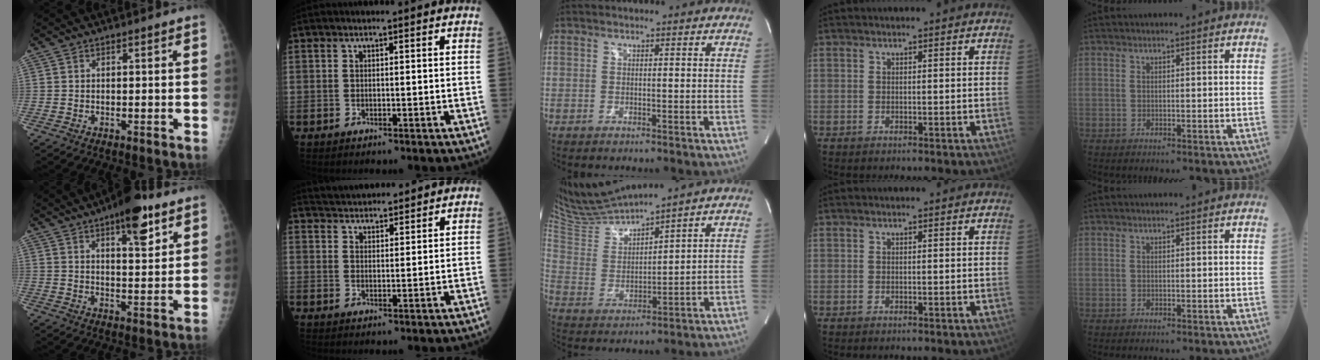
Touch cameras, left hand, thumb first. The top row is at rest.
{"thumb": {"total": 10.8, "force": [6.3, 3.7, 8.0], "torque": [-0.094, -0.030, 0.089]}, "index": {"total": 7.5, "force": [7.2, 1.2, 1.5], "torque": [-0.027, 0.023, 0.109]}, "middle": {"total": 11.9, "force": [11.2, -0.7, 4.1], "torque": [-0.097, 0.003, 0.228]}}